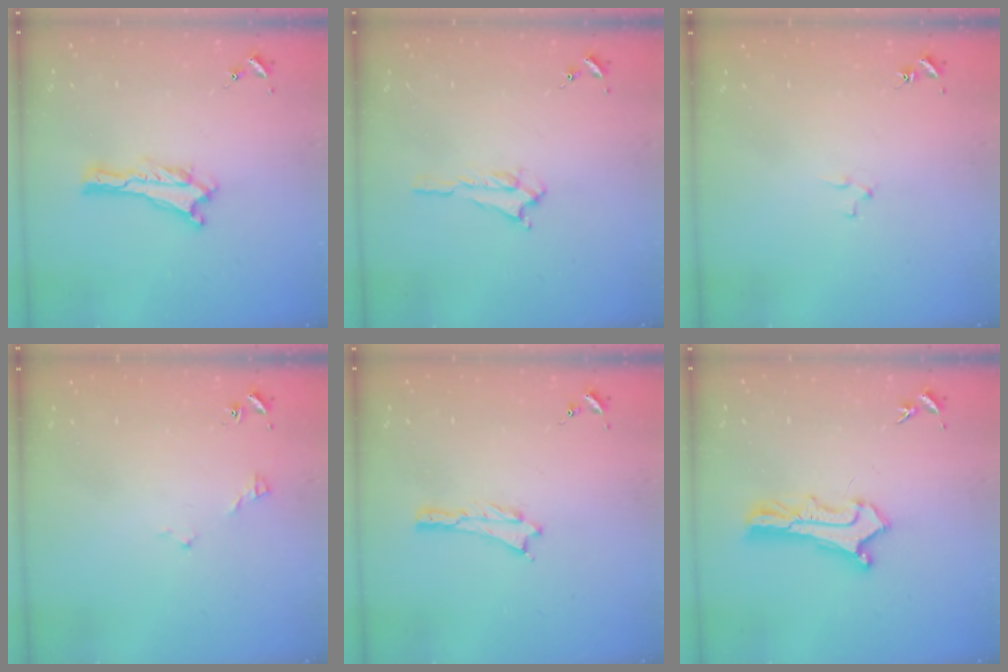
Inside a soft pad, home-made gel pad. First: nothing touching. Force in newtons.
{"total": 0.7, "press": 0.7, "slide": 0.2}
{"total": 1.9, "press": 1.9, "slide": 0.2}
{"total": 2.9, "press": 2.9, "slide": 0.3}
{"total": 0.0}
{"total": 2.6, "press": 2.6, "slide": 0.2}